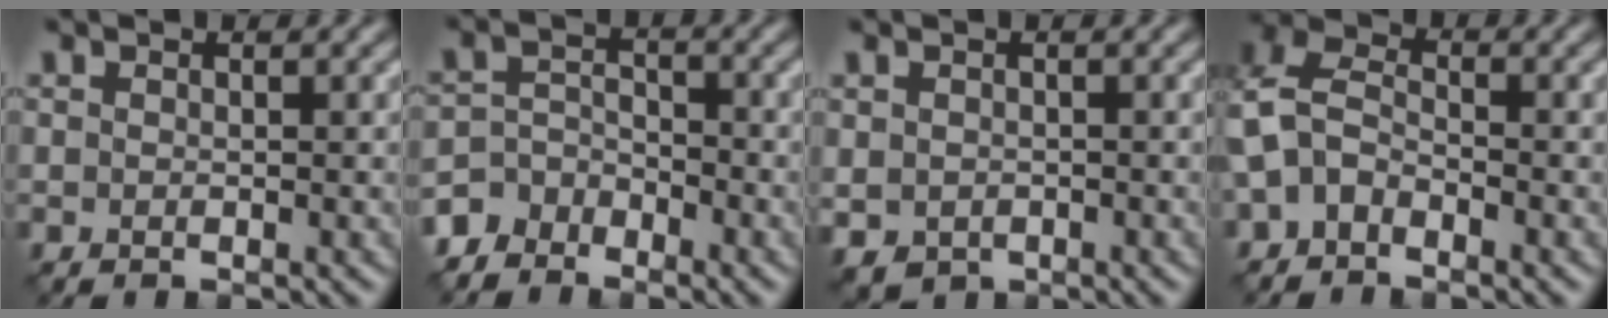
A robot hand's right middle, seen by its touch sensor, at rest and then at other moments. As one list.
[{"total": 3.6, "force": [-3.2, 1.7, 0.3], "torque": [0.002, 0.005, -0.064]}, {"total": 1.8, "force": [-0.6, 1.4, 0.9], "torque": [-0.023, -0.006, -0.008]}, {"total": 4.8, "force": [-1.4, 3.4, 3.1], "torque": [-0.074, 0.007, -0.042]}]